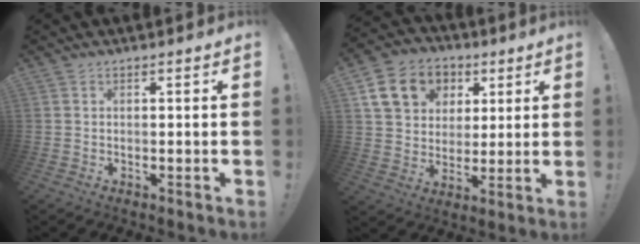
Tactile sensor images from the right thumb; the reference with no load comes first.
{"total": 15.6, "force": [6.2, 12.5, 6.9], "torque": [-0.097, -0.016, 0.130]}